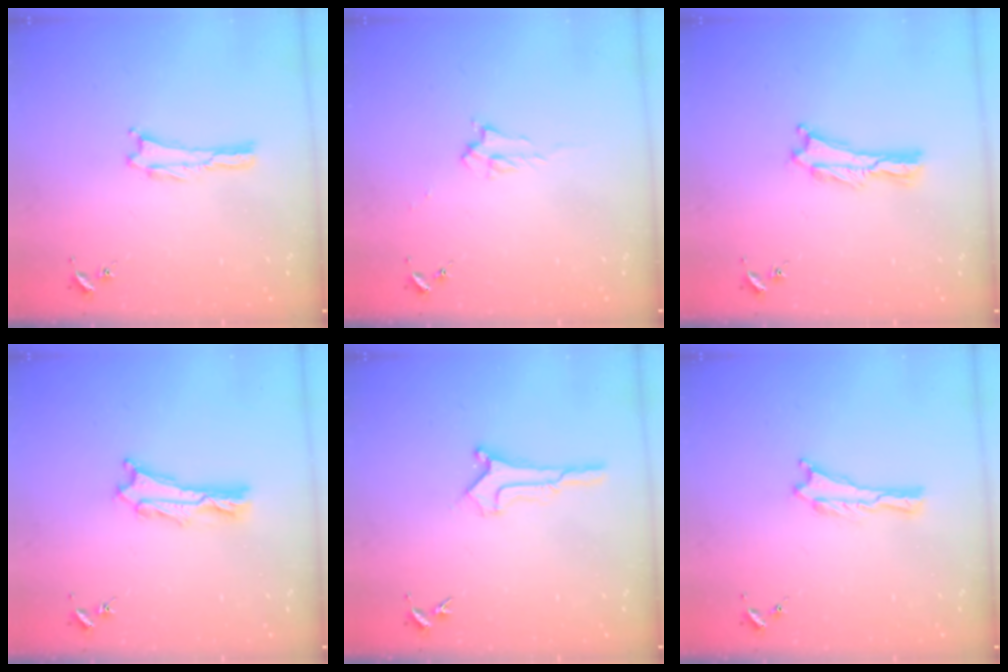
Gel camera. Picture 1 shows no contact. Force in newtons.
{"total": 2.2, "press": 2.2, "slide": 0.4}
{"total": 0.6, "press": 0.5, "slide": 0.2}
{"total": 2.4, "press": 2.4, "slide": 0.3}
{"total": 0.9, "press": 0.9, "slide": 0.1}
{"total": 0.0}